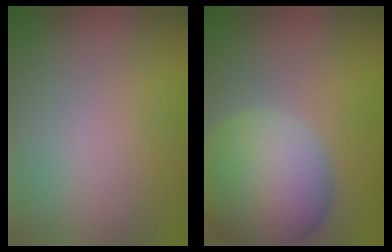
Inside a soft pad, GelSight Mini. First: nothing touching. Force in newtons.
{"total": 9.6, "press": 9.6, "slide": 0.6}